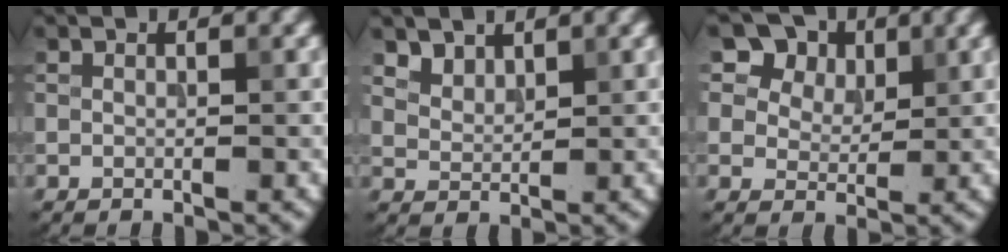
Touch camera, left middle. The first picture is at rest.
{"total": 2.6, "force": [2.1, 1.4, 0.8], "torque": [-0.026, -0.013, 0.059]}
{"total": 8.3, "force": [5.2, 5.4, 3.4], "torque": [-0.082, 0.003, 0.084]}